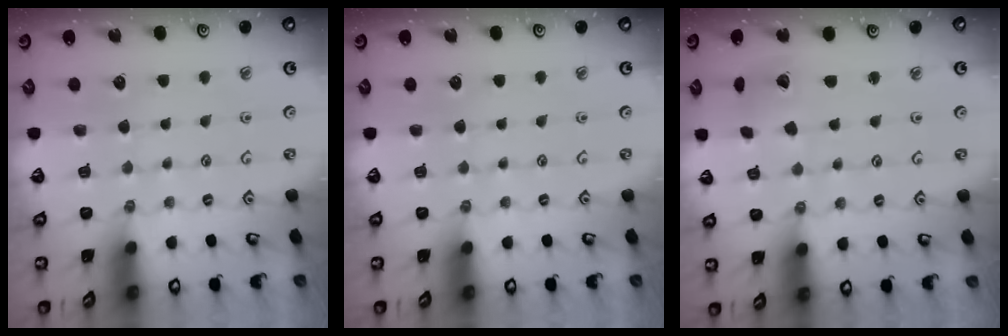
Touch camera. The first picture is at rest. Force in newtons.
{"total": 0.0}
{"total": 4.9, "press": 4.9, "slide": 0.6}